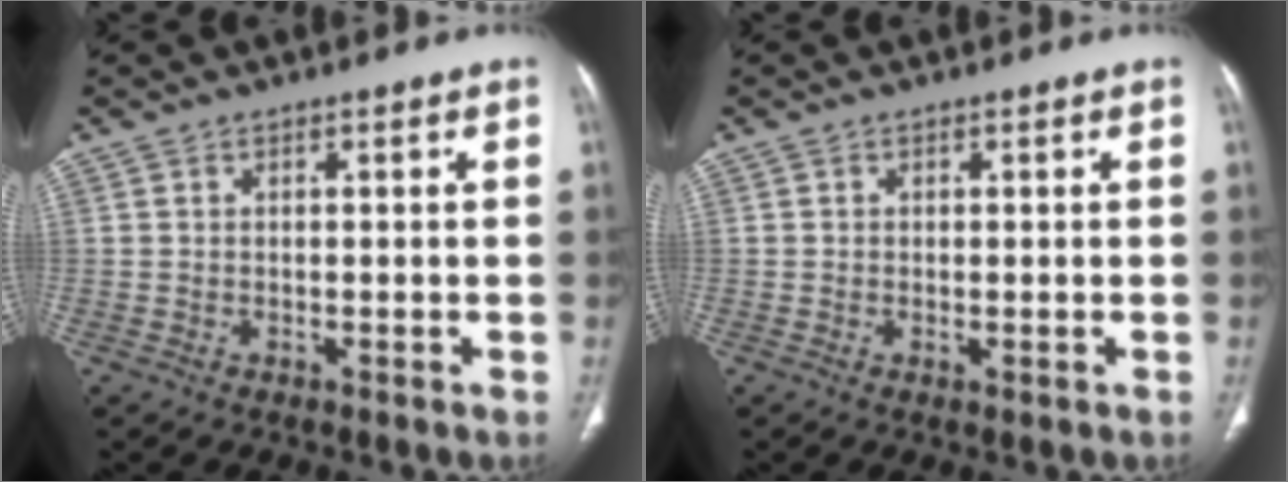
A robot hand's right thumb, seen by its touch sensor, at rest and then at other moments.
{"total": 0.6, "force": [-0.1, 0.3, 0.5], "torque": [-0.013, -0.004, -0.001]}